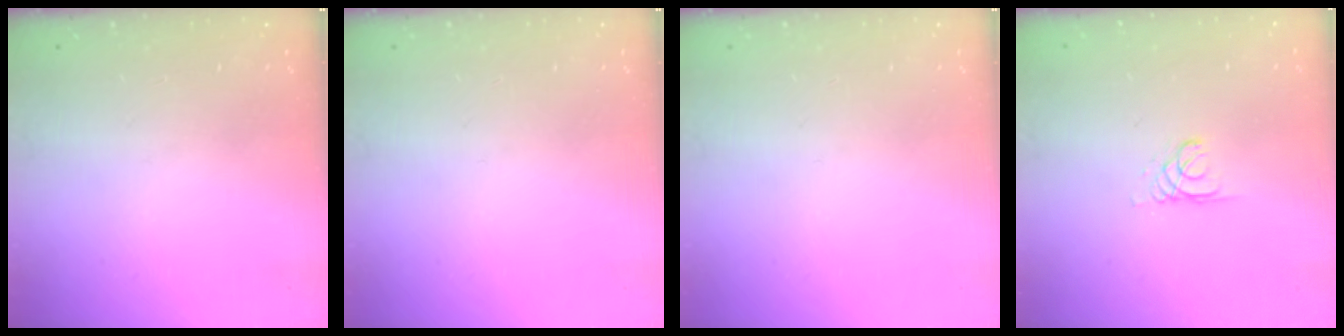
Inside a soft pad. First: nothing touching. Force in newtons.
{"total": 0.0}
{"total": 0.0}
{"total": 1.1, "press": 1.1, "slide": 0.1}